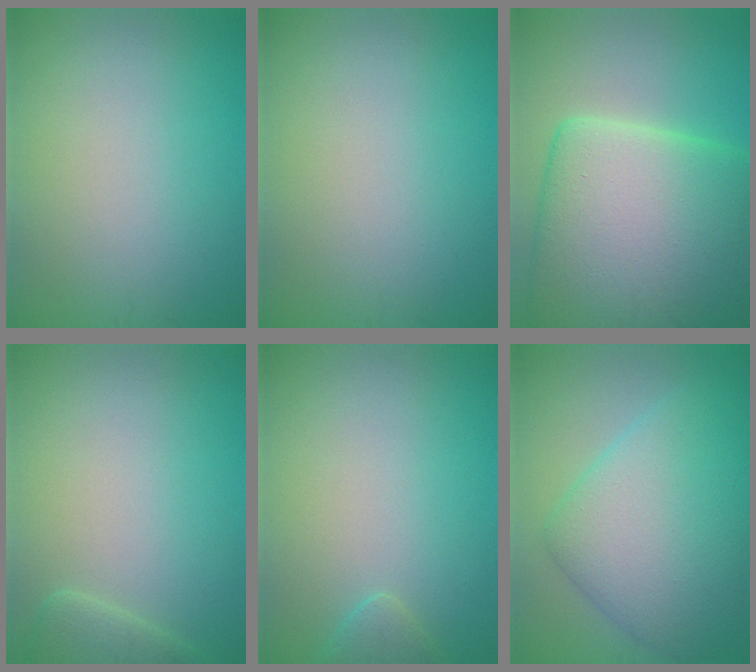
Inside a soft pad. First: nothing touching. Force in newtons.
{"total": 0.0}
{"total": 16.8, "press": 16.8, "slide": 1.2}
{"total": 2.2, "press": 2.2, "slide": 0.2}
{"total": 1.5, "press": 1.5, "slide": 0.1}
{"total": 9.5, "press": 9.5, "slide": 0.1}